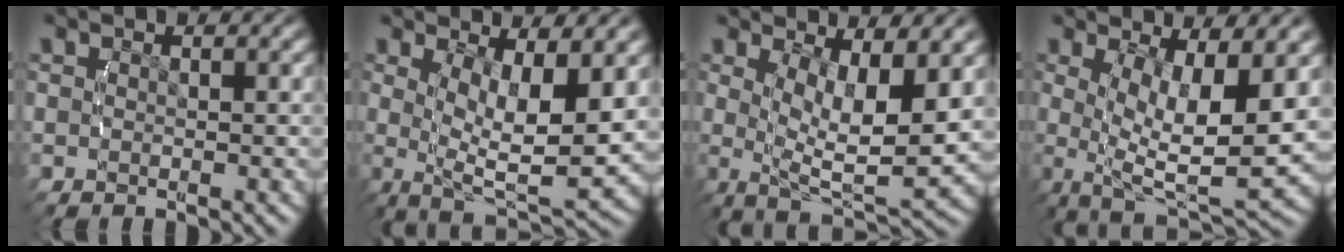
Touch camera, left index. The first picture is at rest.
{"total": 8.3, "force": [-0.9, 4.1, 7.2], "torque": [-0.125, -0.035, -0.008]}
{"total": 8.1, "force": [0.0, 3.9, 7.1], "torque": [-0.122, -0.028, 0.003]}
{"total": 9.8, "force": [-1.0, 4.8, 8.5], "torque": [-0.152, -0.038, -0.003]}